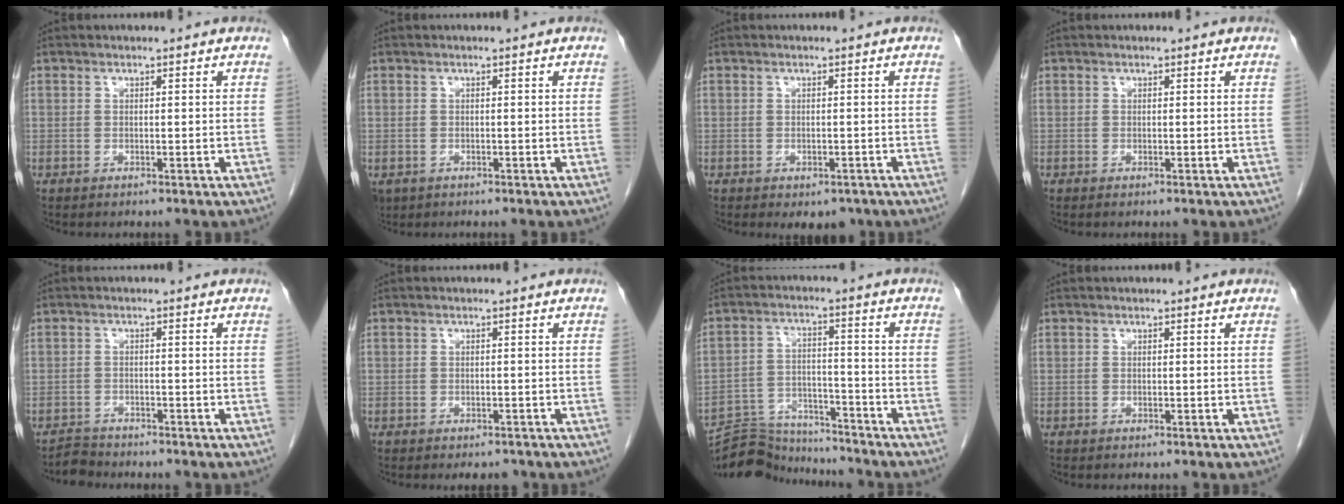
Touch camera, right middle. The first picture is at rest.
{"total": 2.7, "force": [-1.4, 2.1, 0.9], "torque": [-0.020, -0.002, -0.018]}
{"total": 3.1, "force": [-2.1, 1.9, 1.3], "torque": [-0.005, 0.000, -0.019]}
{"total": 0.0}
{"total": 2.2, "force": [-2.0, 0.4, -0.6], "torque": [0.010, -0.006, -0.037]}
{"total": 2.6, "force": [-2.1, 1.4, 0.6], "torque": [-0.004, 0.002, -0.026]}
{"total": 12.5, "force": [-12.3, 2.2, 1.4], "torque": [-0.023, 0.019, -0.197]}
{"total": 0.0}